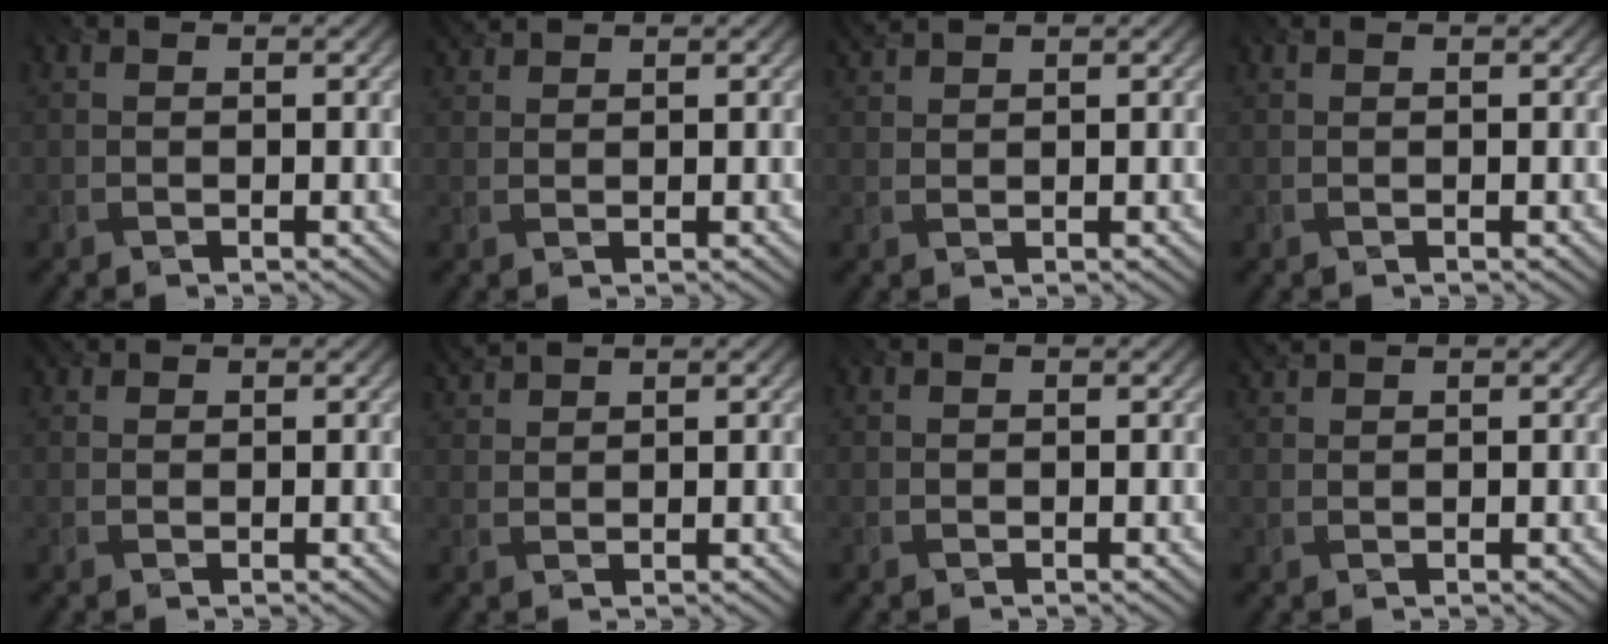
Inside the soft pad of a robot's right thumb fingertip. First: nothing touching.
{"total": 2.2, "force": [2.0, 0.3, 0.8], "torque": [-0.021, 0.007, 0.037]}
{"total": 2.2, "force": [2.0, 0.1, 0.9], "torque": [-0.024, 0.006, 0.038]}
{"total": 0.0}
{"total": 1.2, "force": [1.1, 0.4, 0.5], "torque": [-0.010, 0.005, 0.021]}
{"total": 2.9, "force": [2.6, 0.4, 1.1], "torque": [-0.031, 0.009, 0.049]}
{"total": 0.0}
{"total": 1.8, "force": [1.6, 0.0, 0.8], "torque": [-0.018, 0.006, 0.030]}